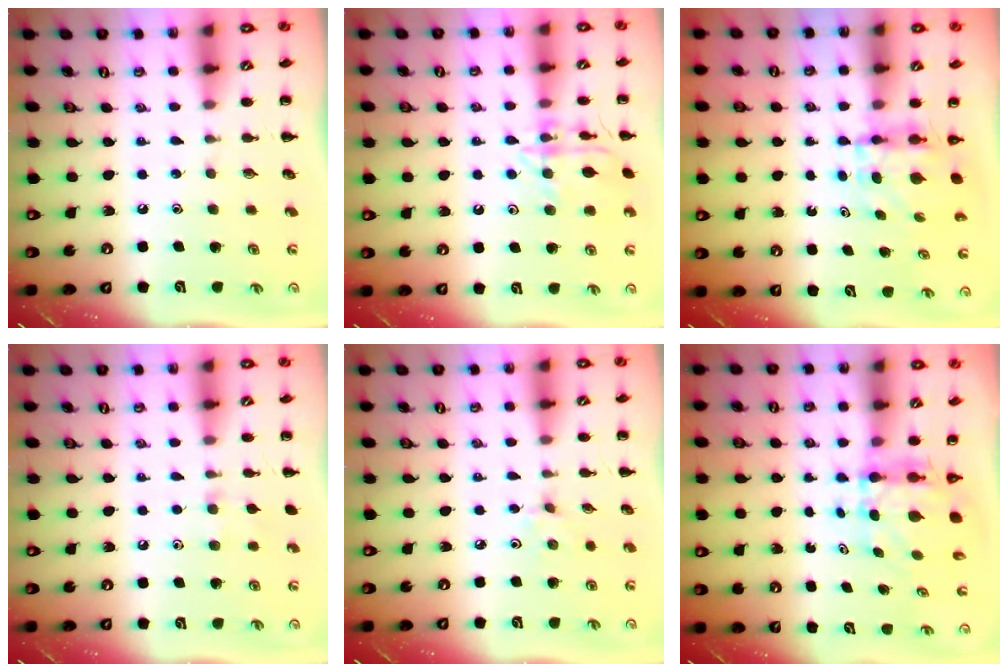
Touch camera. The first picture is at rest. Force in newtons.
{"total": 13.7, "press": 13.7, "slide": 0.4}
{"total": 3.9, "press": 3.9, "slide": 0.3}
{"total": 5.7, "press": 5.4, "slide": 1.9}
{"total": 2.4, "press": 2.2, "slide": 0.8}
{"total": 5.3, "press": 5.1, "slide": 1.5}